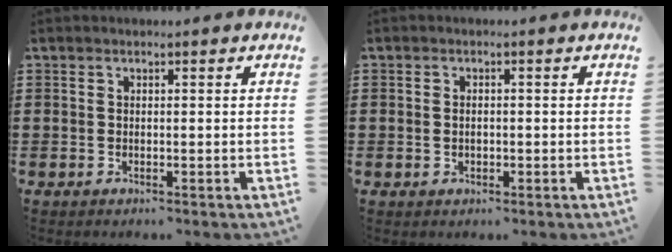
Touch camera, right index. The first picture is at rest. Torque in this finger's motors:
{"motor_torque": [1.06, 1.08, -0.14, -0.09]}